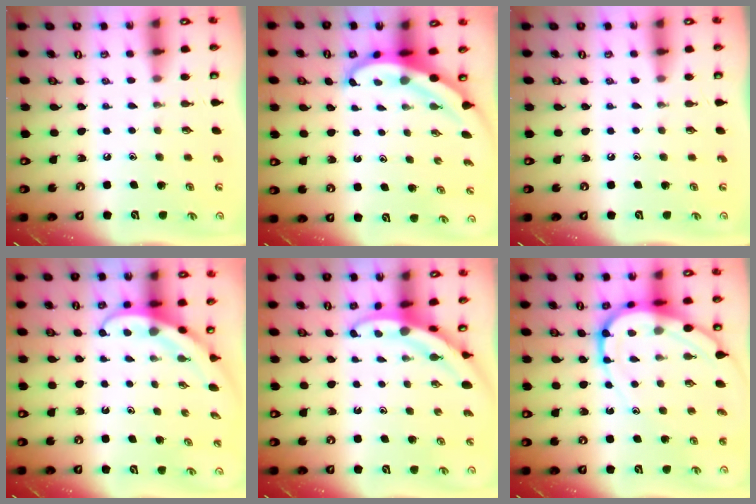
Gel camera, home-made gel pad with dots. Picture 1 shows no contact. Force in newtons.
{"total": 4.5, "press": 4.5, "slide": 0.7}
{"total": 0.0}
{"total": 3.8, "press": 3.8, "slide": 0.3}
{"total": 3.6, "press": 3.6, "slide": 0.4}
{"total": 13.1, "press": 13.1, "slide": 1.2}